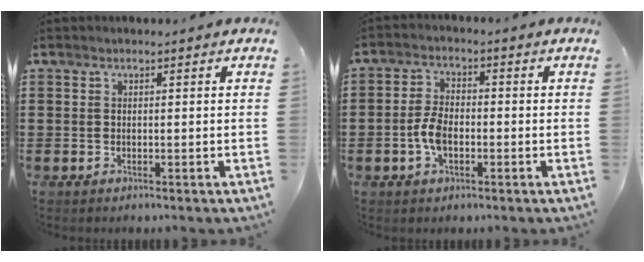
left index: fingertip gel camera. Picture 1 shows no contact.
{"total": 4.8, "force": [-1.2, 2.6, 3.9], "torque": [-0.096, -0.002, -0.029]}